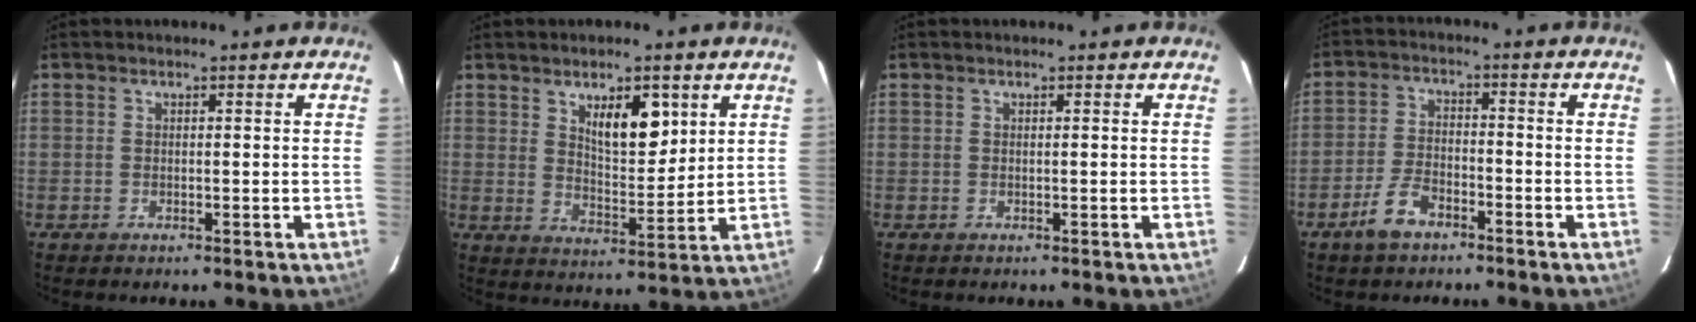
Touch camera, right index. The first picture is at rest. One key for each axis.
{"total": 7.7, "fx": 3.7, "fy": 2.8, "fz": 6.2, "tx": -0.103, "ty": -0.004, "tz": 0.067}
{"total": 0.0}
{"total": 5.5, "fx": -3.7, "fy": 2.6, "fz": 3.2, "tx": -0.073, "ty": 0.003, "tz": -0.067}